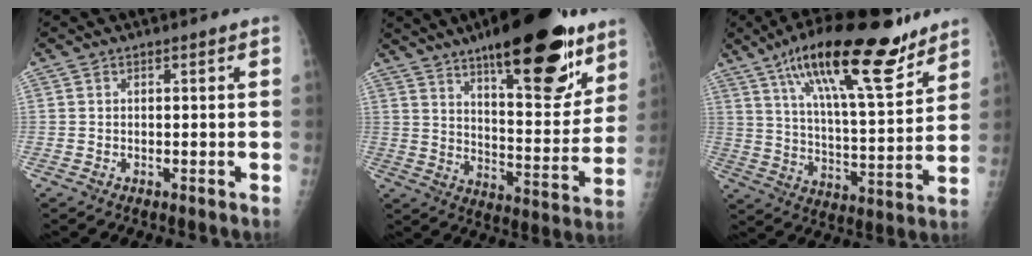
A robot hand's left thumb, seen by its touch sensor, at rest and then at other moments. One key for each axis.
{"total": 25.4, "fx": 16.0, "fy": 8.2, "fz": 17.9, "tx": -0.218, "ty": -0.070, "tz": 0.240}
{"total": 22.9, "fx": 15.1, "fy": 6.0, "fz": 16.2, "tx": -0.248, "ty": -0.055, "tz": 0.249}